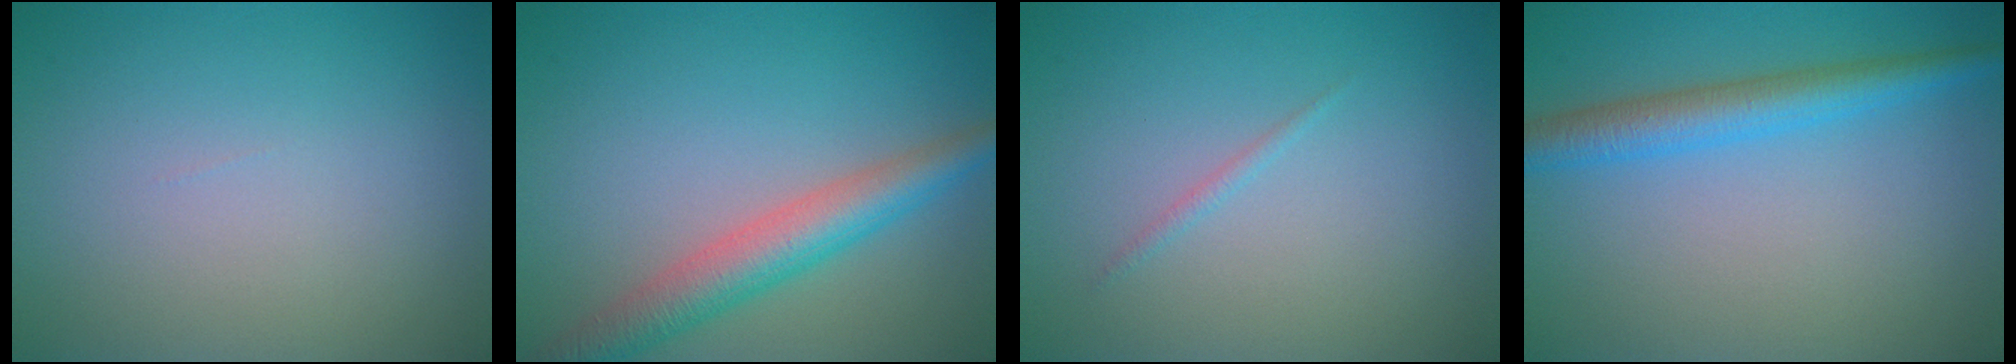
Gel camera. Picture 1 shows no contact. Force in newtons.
{"total": 5.0, "press": 5.0, "slide": 0.3}
{"total": 0.6, "press": 0.6, "slide": 0.1}
{"total": 3.9, "press": 3.9, "slide": 0.1}